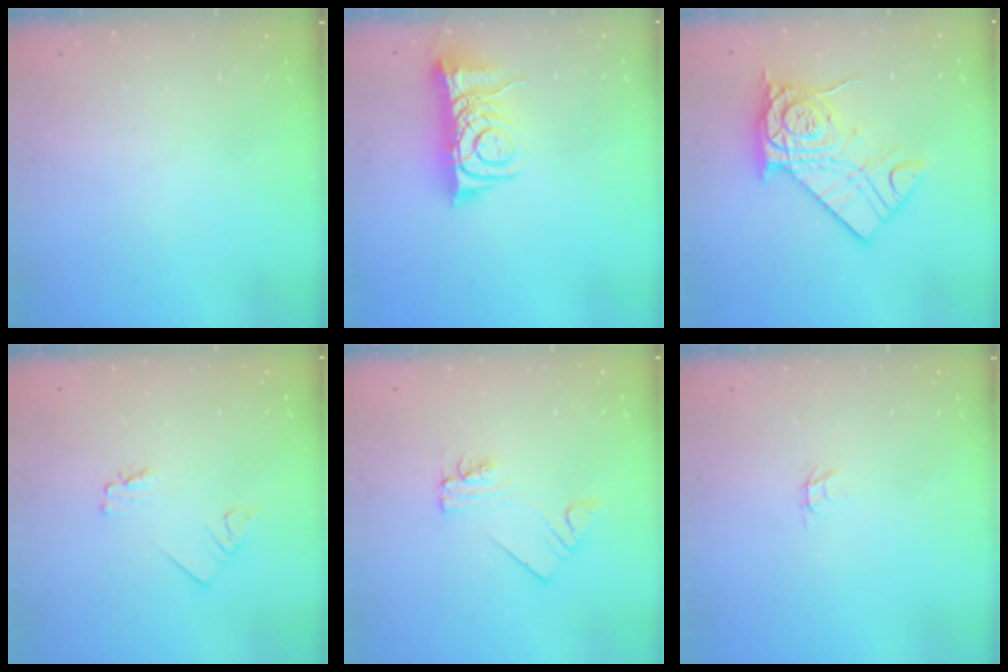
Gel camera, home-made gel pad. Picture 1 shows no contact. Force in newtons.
{"total": 8.8, "press": 8.8, "slide": 0.6}
{"total": 16.8, "press": 16.8, "slide": 0.6}
{"total": 1.6, "press": 1.5, "slide": 0.2}
{"total": 2.2, "press": 2.2, "slide": 0.1}
{"total": 1.8, "press": 1.8, "slide": 0.1}